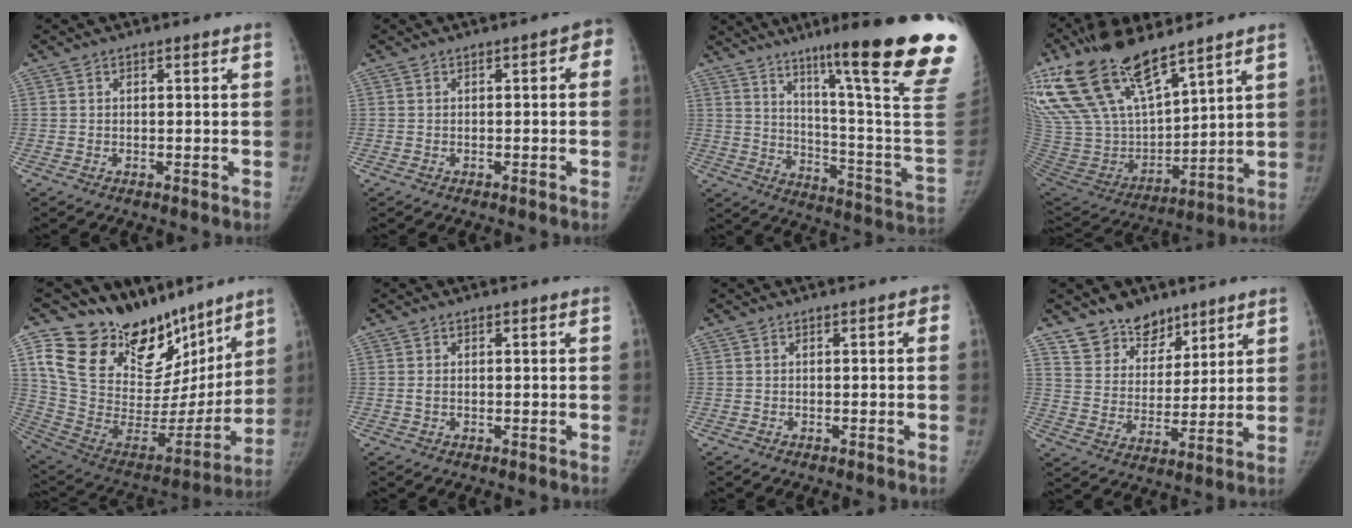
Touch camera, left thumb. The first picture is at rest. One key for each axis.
{"total": 2.7, "fx": 0.1, "fy": 1.3, "fz": 2.4, "tx": -0.015, "ty": 0.016, "tz": -0.007}
{"total": 30.5, "fx": 19.2, "fy": 1.1, "fz": 23.7, "tx": -0.270, "ty": -0.113, "tz": 0.282}
{"total": 25.1, "fx": 17.4, "fy": 9.7, "fz": 15.2, "tx": -0.285, "ty": -0.056, "tz": 0.336}
{"total": 27.7, "fx": 19.8, "fy": 15.0, "fz": 12.2, "tx": -0.152, "ty": -0.086, "tz": 0.334}
{"total": 0.8, "fx": 0.2, "fy": 0.6, "fz": 0.5, "tx": -0.009, "ty": 0.000, "tz": 0.006}
{"total": 1.3, "fx": 0.1, "fy": 0.6, "fz": 1.2, "tx": -0.004, "ty": 0.004, "tz": -0.003}
{"total": 10.6, "fx": 8.2, "fy": 6.4, "fz": 2.4, "tx": 0.008, "ty": -0.059, "tz": 0.152}